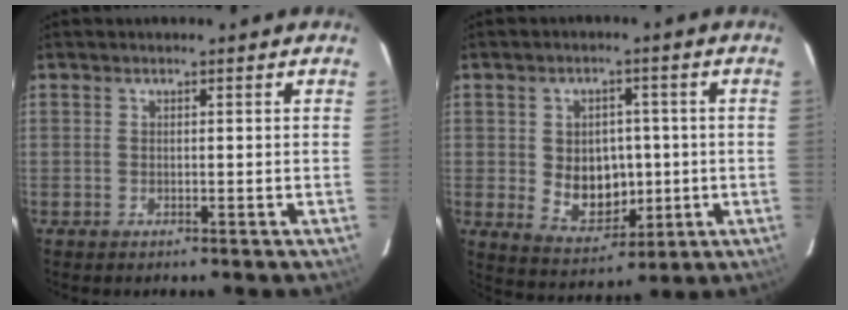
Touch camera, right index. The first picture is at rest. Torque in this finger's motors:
{"motor_torque": [0.30, -0.07, 0.45, 0.06]}